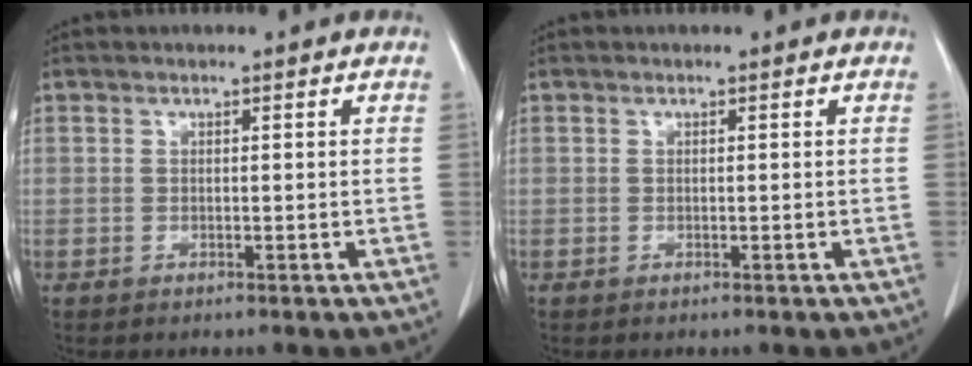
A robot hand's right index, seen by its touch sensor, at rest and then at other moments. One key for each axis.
{"total": 0.0}